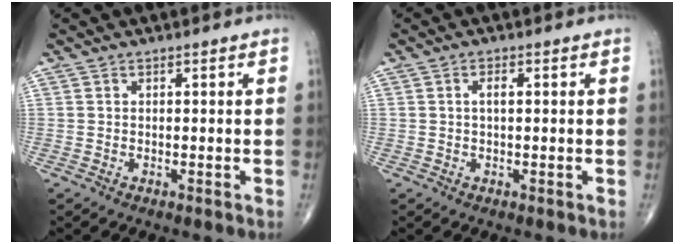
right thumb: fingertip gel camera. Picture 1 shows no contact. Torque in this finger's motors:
{"motor_torque": [-0.06, -0.05, 0.03, -0.02, 0.00]}